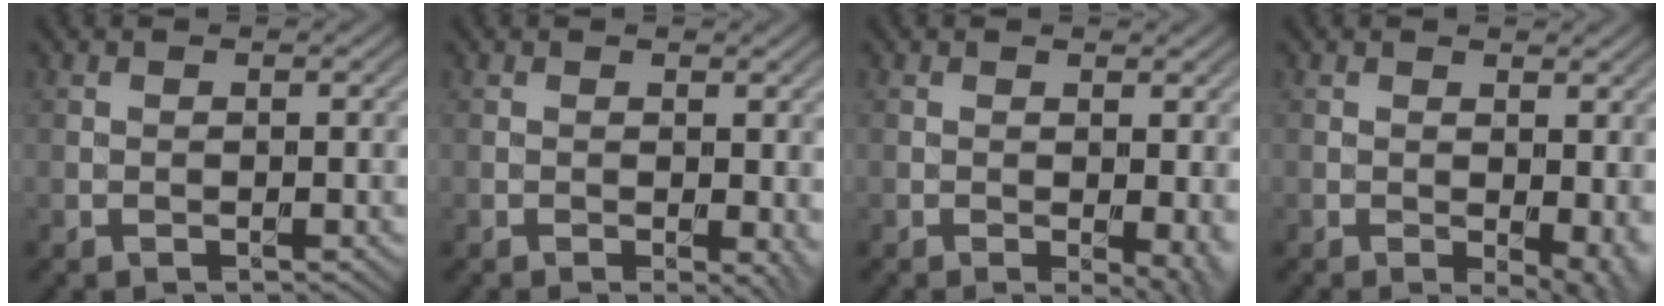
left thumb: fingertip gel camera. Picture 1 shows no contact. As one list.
[{"total": 2.4, "force": [-0.1, 1.0, 2.1], "torque": [-0.024, -0.005, -0.001]}, {"total": 3.7, "force": [-0.3, 1.2, 3.4], "torque": [-0.040, -0.006, -0.004]}, {"total": 4.7, "force": [-0.3, 2.2, 4.1], "torque": [-0.053, -0.010, 0.000]}]